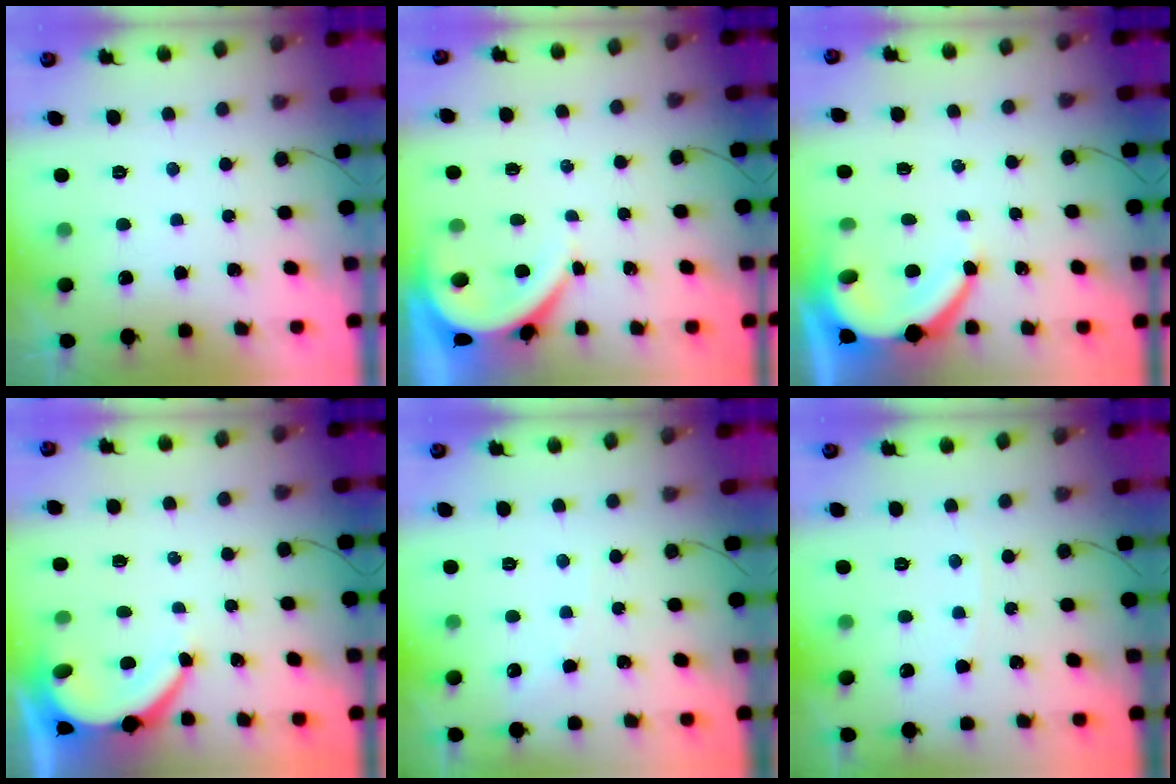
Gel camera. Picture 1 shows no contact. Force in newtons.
{"total": 3.5, "press": 3.5, "slide": 0.4}
{"total": 7.4, "press": 7.4, "slide": 0.8}
{"total": 5.9, "press": 5.8, "slide": 0.8}
{"total": 2.7, "press": 2.6, "slide": 0.4}
{"total": 2.3, "press": 2.3, "slide": 0.3}